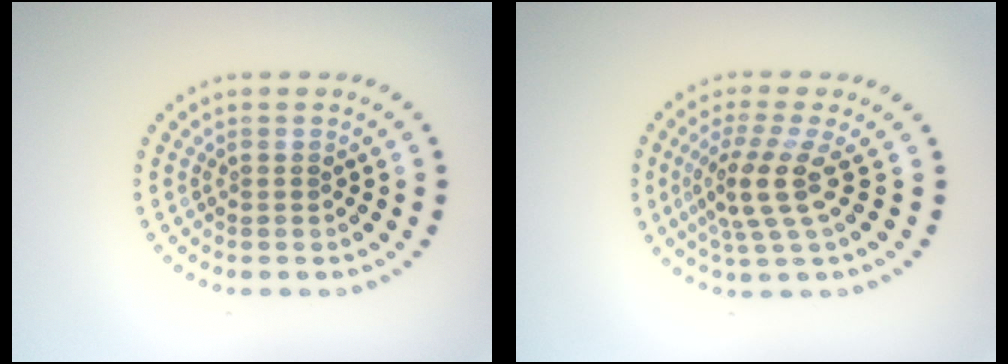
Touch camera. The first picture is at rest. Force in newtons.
{"total": 3.9, "press": 2.9, "slide": 2.6}